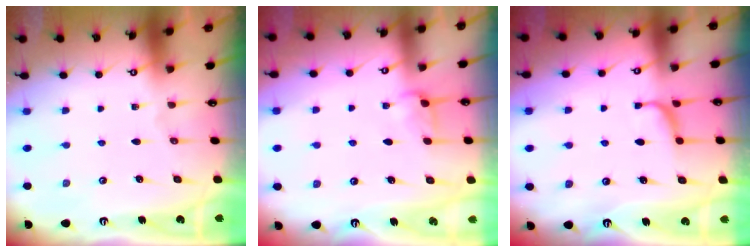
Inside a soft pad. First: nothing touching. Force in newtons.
{"total": 0.9, "press": 0.8, "slide": 0.4}
{"total": 2.4, "press": 2.3, "slide": 0.3}